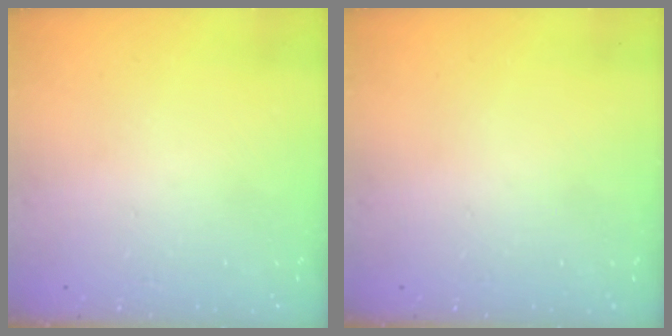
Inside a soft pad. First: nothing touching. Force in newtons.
{"total": 0.0}